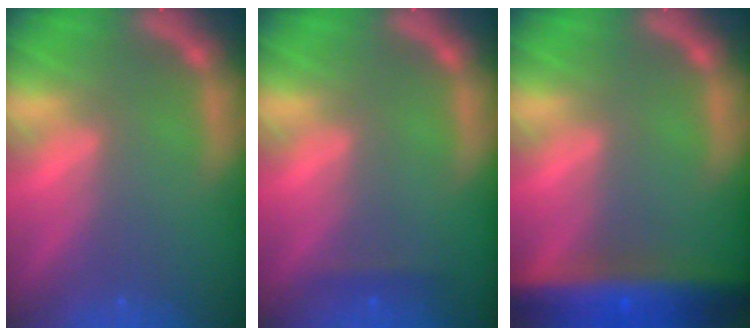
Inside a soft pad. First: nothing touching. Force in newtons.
{"total": 0.9}
{"total": 9.5}